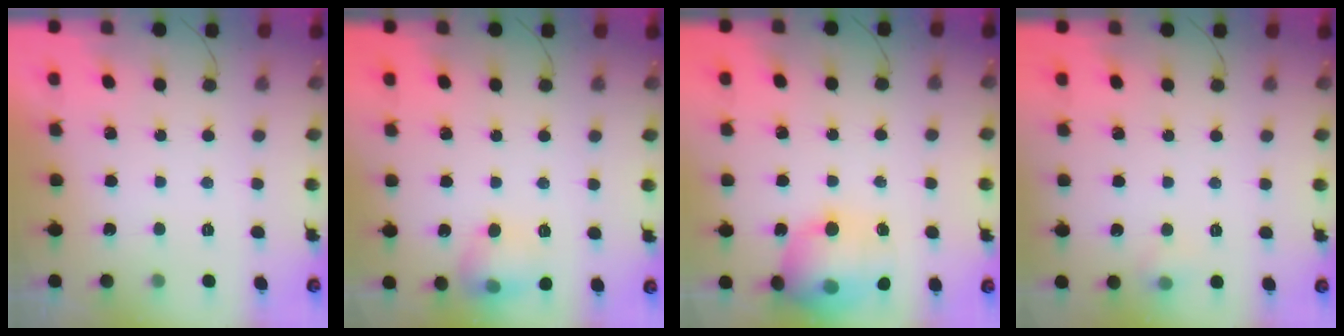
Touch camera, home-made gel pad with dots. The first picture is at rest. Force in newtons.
{"total": 10.3, "press": 10.2, "slide": 1.2}
{"total": 17.6, "press": 17.4, "slide": 2.6}
{"total": 4.8, "press": 4.6, "slide": 1.3}